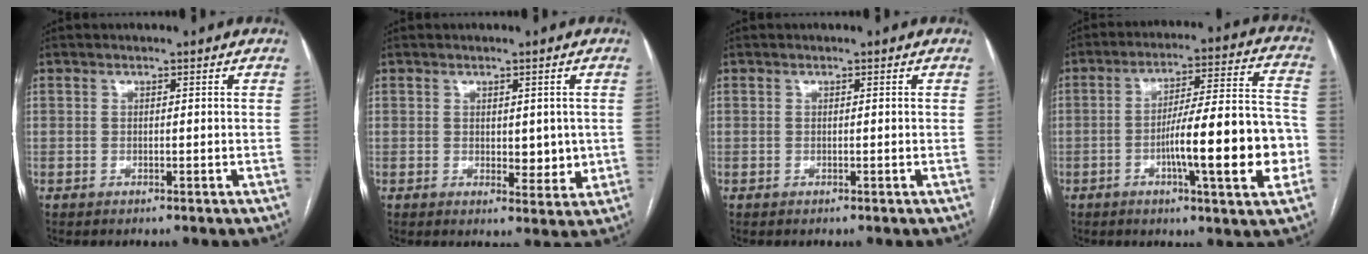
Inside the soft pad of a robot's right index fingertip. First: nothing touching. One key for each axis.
{"total": 4.5, "fx": 0.3, "fy": 2.4, "fz": 3.8, "tx": -0.043, "ty": -0.008, "tz": 0.011}
{"total": 0.0}
{"total": 17.0, "fx": -4.2, "fy": 1.6, "fz": 16.4, "tx": -0.243, "ty": 0.013, "tz": -0.061}